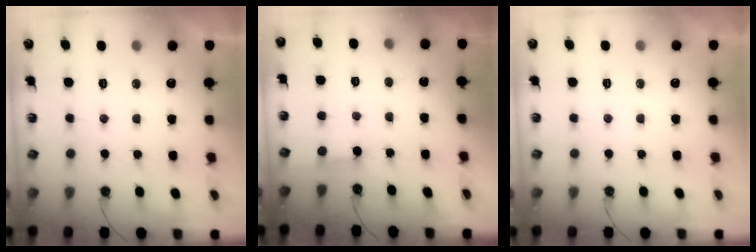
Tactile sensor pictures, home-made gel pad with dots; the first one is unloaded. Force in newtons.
{"total": 2.7, "press": 2.7, "slide": 0.2}
{"total": 0.0}